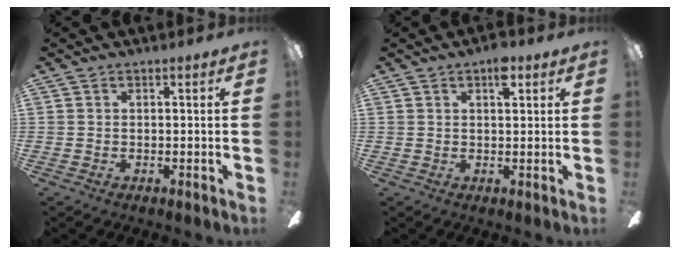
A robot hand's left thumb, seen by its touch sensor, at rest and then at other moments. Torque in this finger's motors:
{"motor_torque": [0.51, 0.40, 0.49, -0.25, 0.00]}